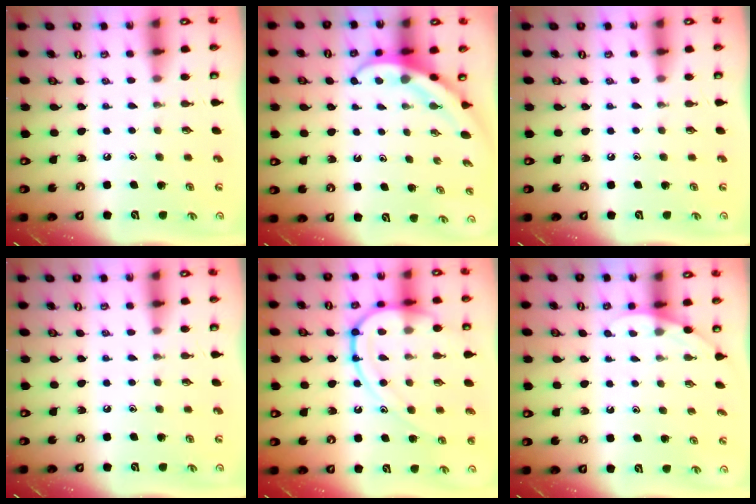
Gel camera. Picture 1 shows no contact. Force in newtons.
{"total": 4.0, "press": 4.0, "slide": 0.4}
{"total": 0.0}
{"total": 0.0}
{"total": 14.1, "press": 14.0, "slide": 1.6}
{"total": 2.6, "press": 2.6, "slide": 0.2}